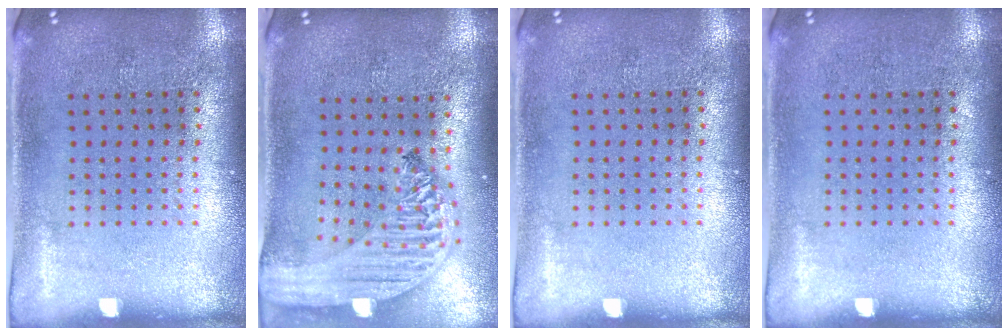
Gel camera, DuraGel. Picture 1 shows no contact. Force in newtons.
{"total": 2.6, "press": 2.1, "slide": 1.6}
{"total": 0.0}
{"total": 0.0}